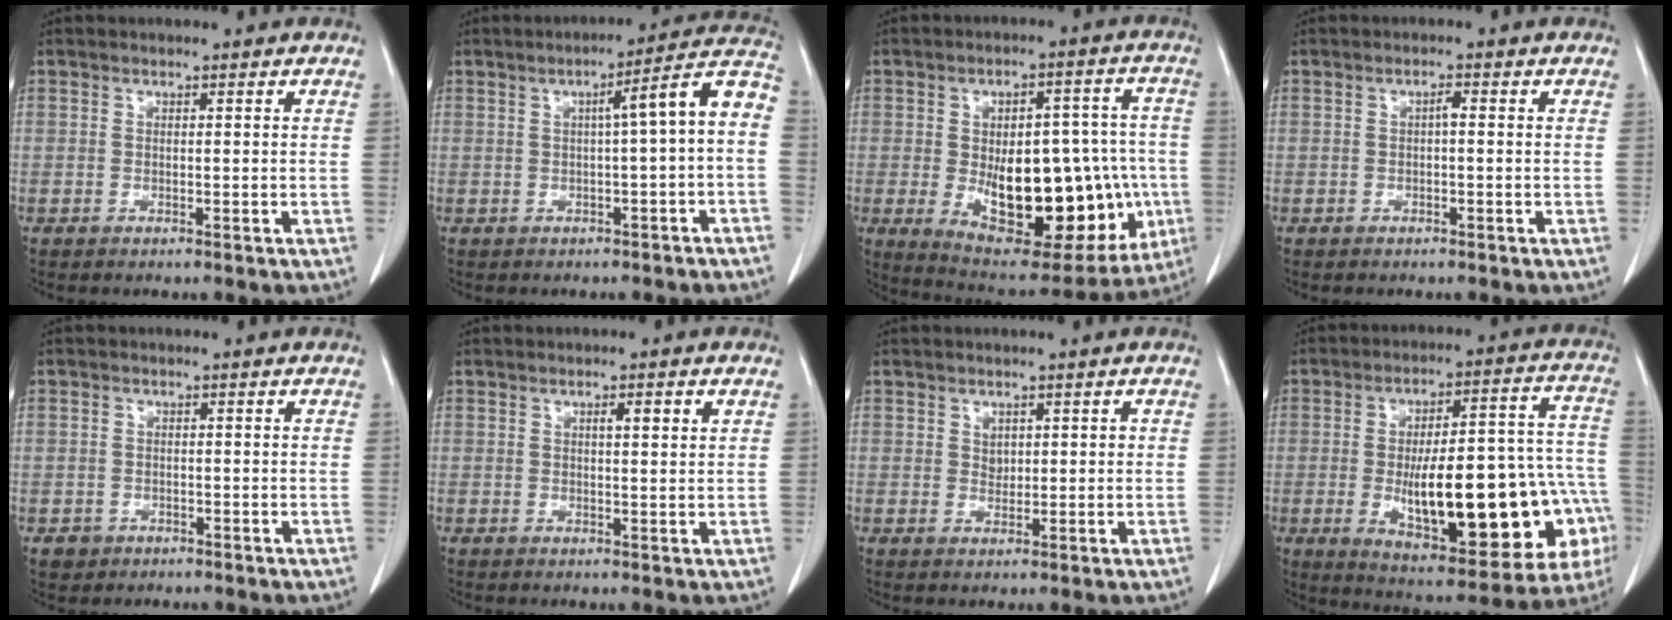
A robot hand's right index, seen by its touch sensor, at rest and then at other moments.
{"total": 8.3, "force": [-0.4, 0.1, 8.2], "torque": [-0.102, 0.028, -0.012]}
{"total": 23.3, "force": [-4.4, 11.1, 20.0], "torque": [-0.268, 0.017, -0.032]}
{"total": 1.0, "force": [-0.1, 0.2, 1.0], "torque": [-0.016, 0.003, -0.001]}
{"total": 2.2, "force": [-1.0, 1.9, 0.1], "torque": [-0.001, 0.008, -0.015]}
{"total": 2.2, "force": [0.9, 0.2, 2.0], "torque": [-0.034, -0.001, 0.013]}
{"total": 1.6, "force": [0.4, 1.2, 0.9], "torque": [-0.012, 0.003, 0.011]}
{"total": 26.8, "force": [-5.8, 7.8, 25.0], "torque": [-0.292, 0.028, -0.060]}